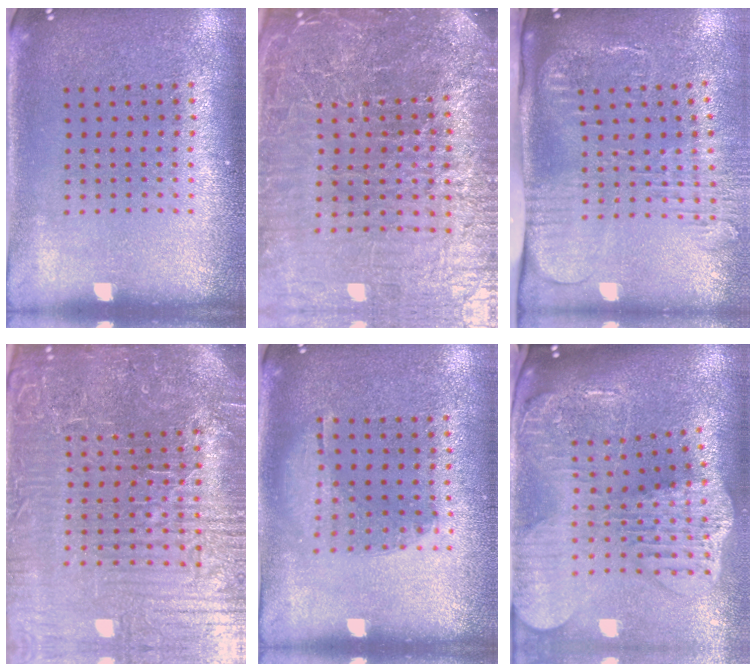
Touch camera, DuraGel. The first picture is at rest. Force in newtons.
{"total": 7.0, "press": 6.1, "slide": 3.4}
{"total": 2.6, "press": 2.0, "slide": 1.7}
{"total": 6.9, "press": 6.2, "slide": 3.1}
{"total": 1.1, "press": 0.8, "slide": 0.7}
{"total": 4.3, "press": 3.3, "slide": 2.8}